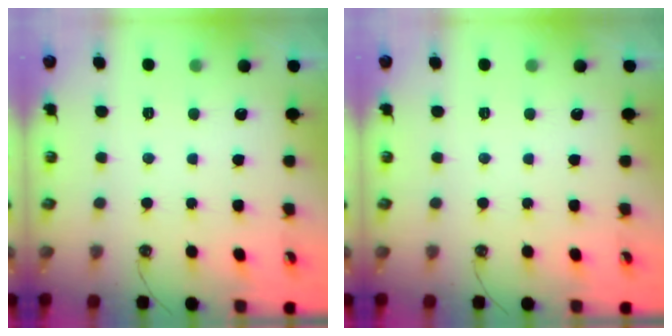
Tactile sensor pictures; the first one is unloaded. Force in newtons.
{"total": 0.0}